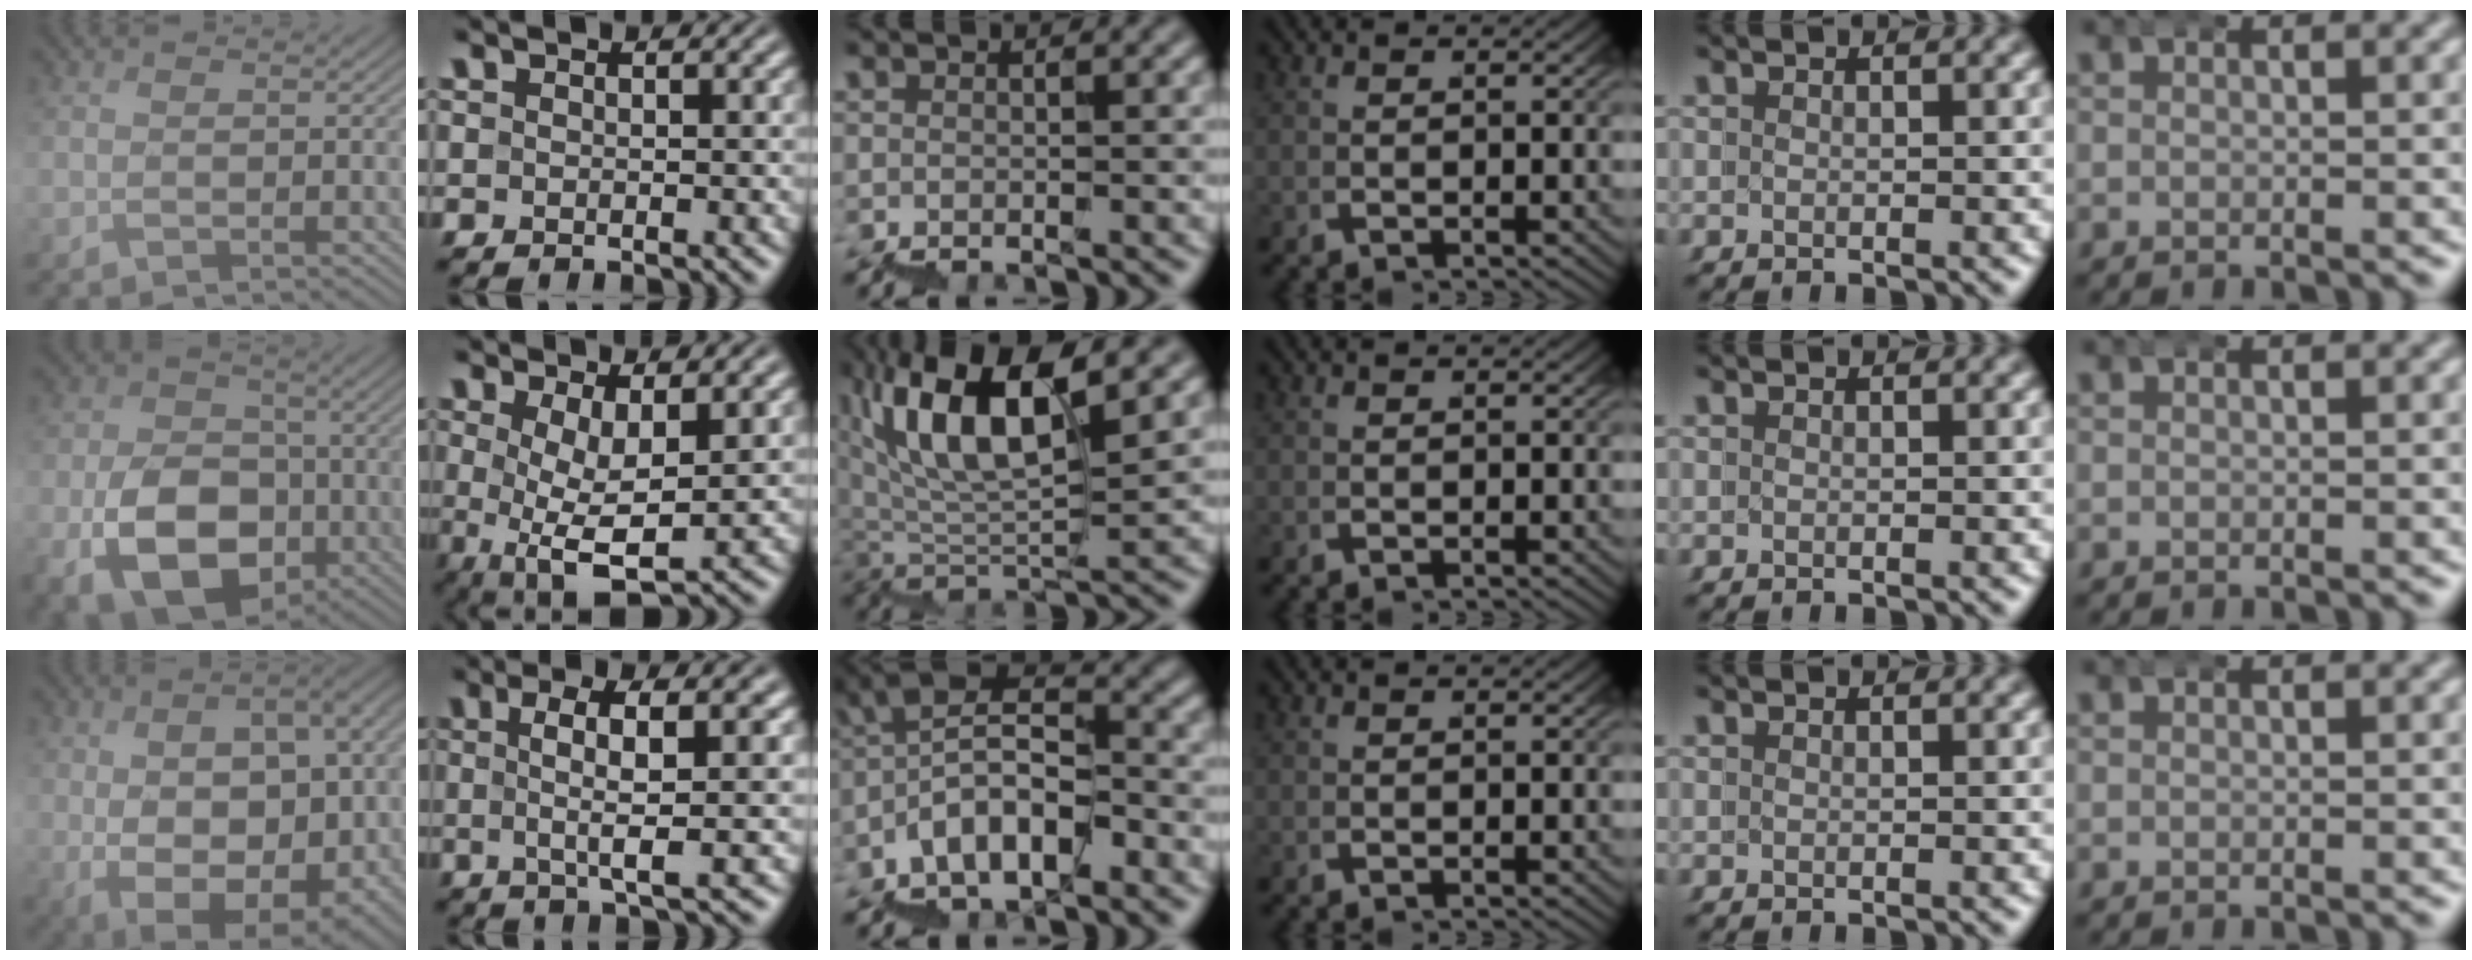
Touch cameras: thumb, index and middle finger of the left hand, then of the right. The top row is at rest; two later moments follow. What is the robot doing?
{"motion": "wrap", "object": "bubble wrap"}